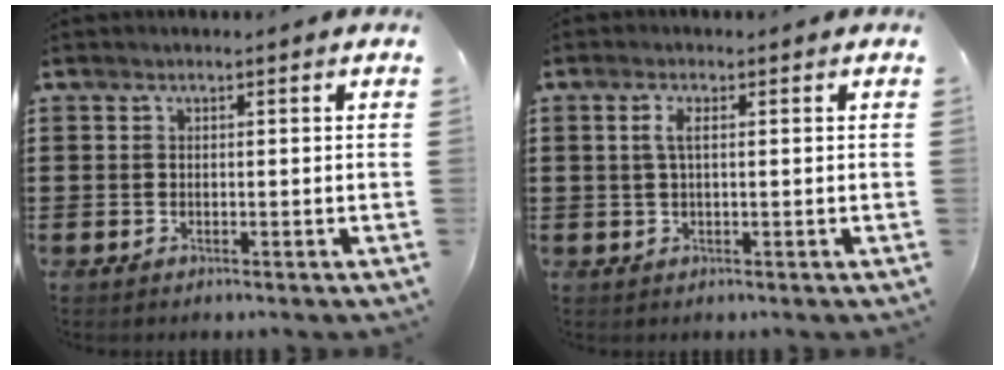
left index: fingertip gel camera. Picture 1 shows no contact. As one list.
[{"total": 2.2, "force": [0.4, 0.6, 2.1], "torque": [-0.049, 0.001, 0.002]}]